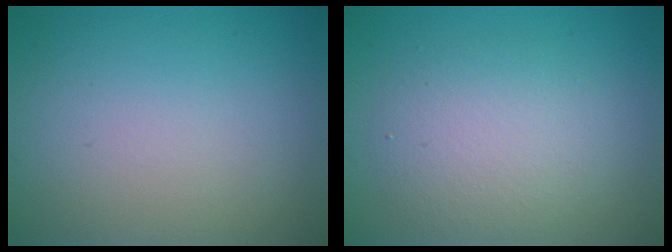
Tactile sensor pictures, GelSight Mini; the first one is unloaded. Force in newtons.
{"total": 4.3, "press": 4.3, "slide": 0.1}